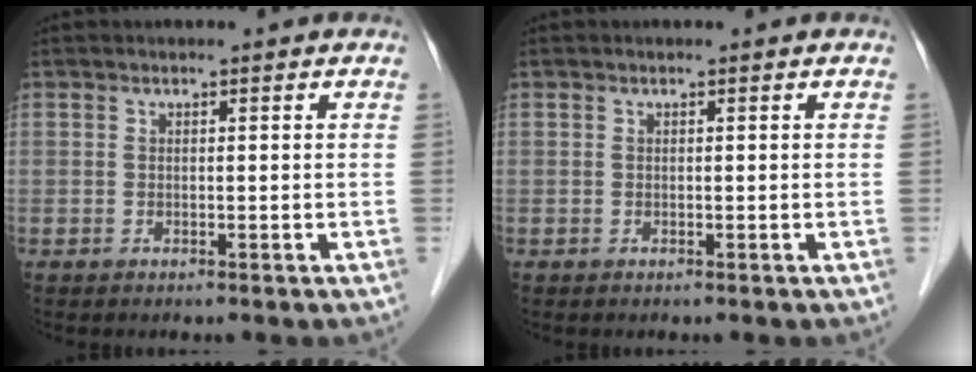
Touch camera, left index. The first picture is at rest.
{"total": 0.0}